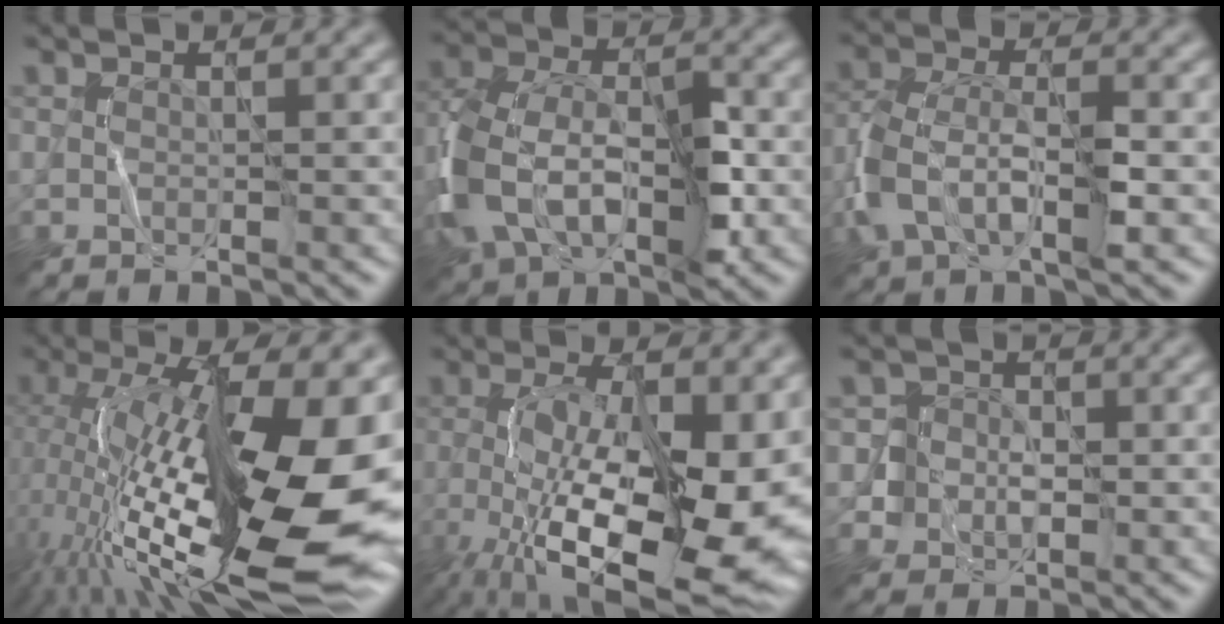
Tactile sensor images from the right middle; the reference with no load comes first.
{"total": 8.8, "force": [-2.4, 5.6, 6.3], "torque": [-0.140, 0.008, -0.057]}
{"total": 5.4, "force": [-2.1, 2.9, 4.0], "torque": [-0.091, 0.003, -0.046]}
{"total": 17.7, "force": [-1.5, 6.7, 16.4], "torque": [-0.283, 0.005, -0.025]}
{"total": 14.6, "force": [-3.5, 6.1, 12.8], "torque": [-0.205, -0.026, -0.049]}
{"total": 3.0, "force": [-0.4, 3.0, 0.3], "torque": [0.010, 0.012, -0.022]}